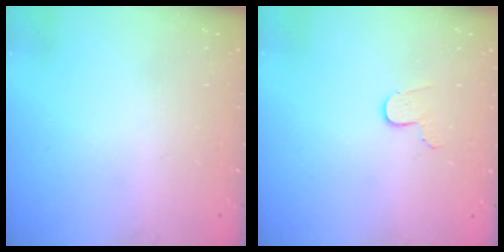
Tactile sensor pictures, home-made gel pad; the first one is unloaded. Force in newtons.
{"total": 3.3, "press": 3.3, "slide": 0.3}